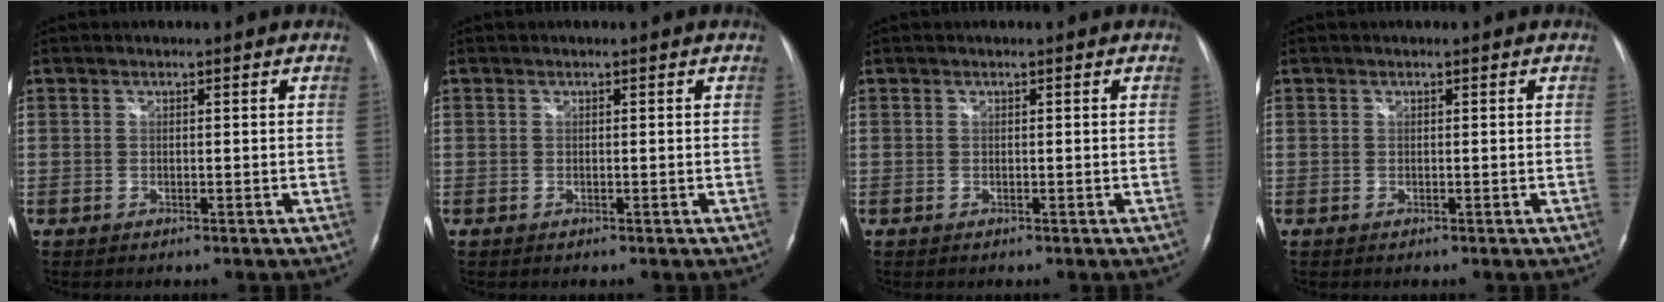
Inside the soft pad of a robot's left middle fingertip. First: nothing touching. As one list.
[{"total": 0.0}, {"total": 0.0}, {"total": 0.0}]